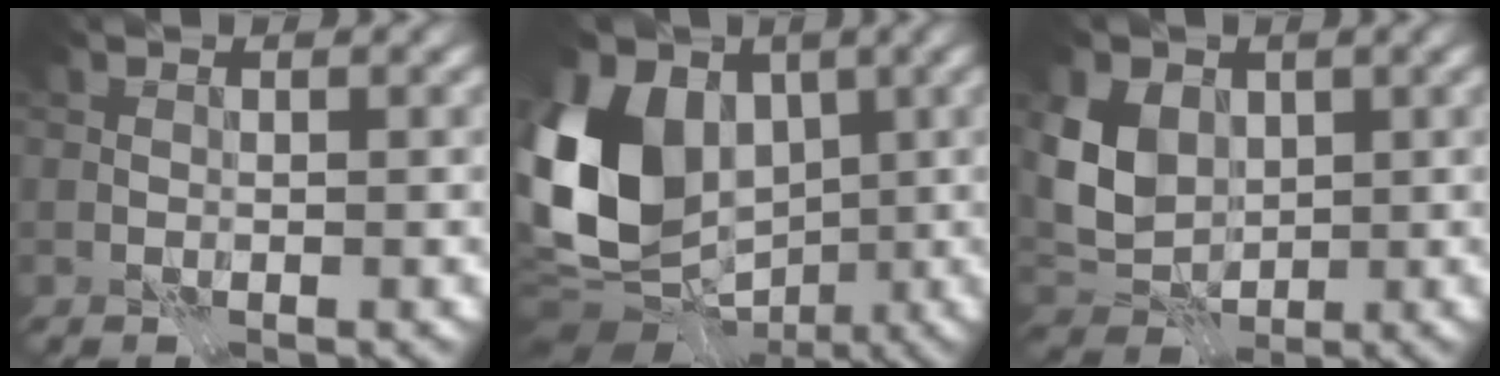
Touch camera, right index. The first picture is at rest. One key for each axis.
{"total": 14.5, "fx": 0.8, "fy": 11.1, "fz": 9.4, "tx": -0.214, "ty": 0.009, "tz": 0.005}
{"total": 5.5, "fx": 1.3, "fy": 4.4, "fz": 3.1, "tx": -0.073, "ty": -0.003, "tz": 0.023}